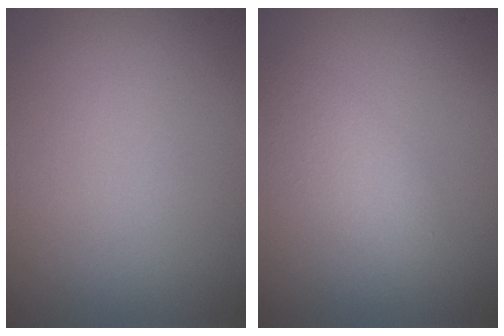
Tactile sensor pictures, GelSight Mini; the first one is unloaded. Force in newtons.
{"total": 2.9, "press": 2.9, "slide": 0.1}